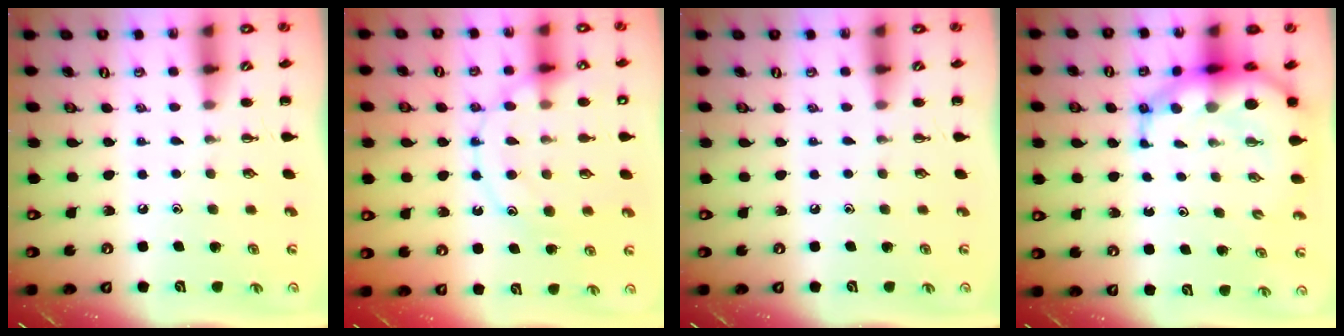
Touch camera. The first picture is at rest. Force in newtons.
{"total": 13.5, "press": 13.4, "slide": 1.1}
{"total": 0.0}
{"total": 9.9, "press": 9.5, "slide": 2.8}